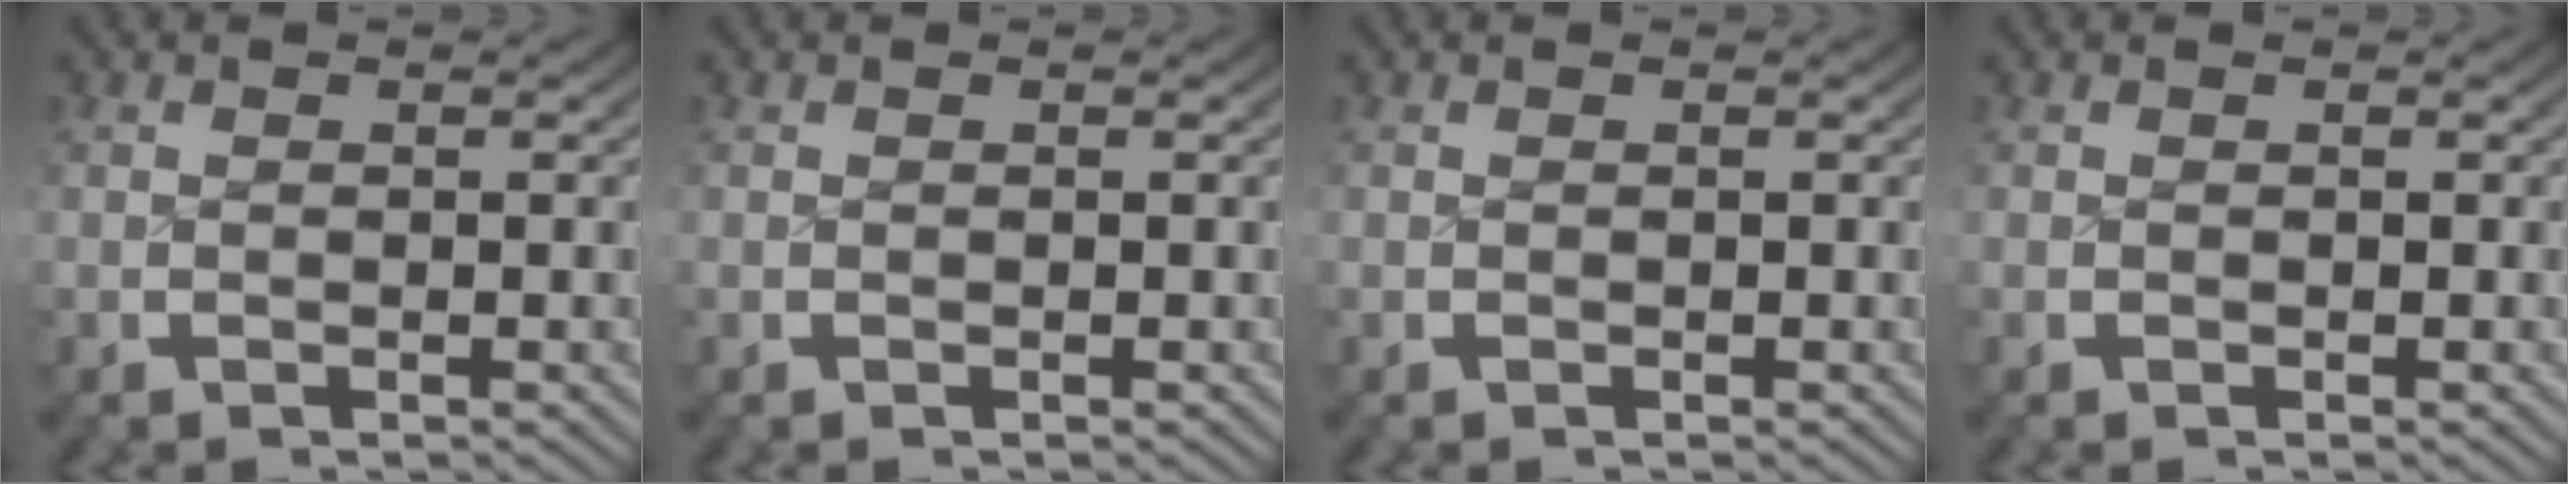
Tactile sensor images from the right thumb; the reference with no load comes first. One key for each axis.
{"total": 0.0}
{"total": 0.0}
{"total": 0.0}